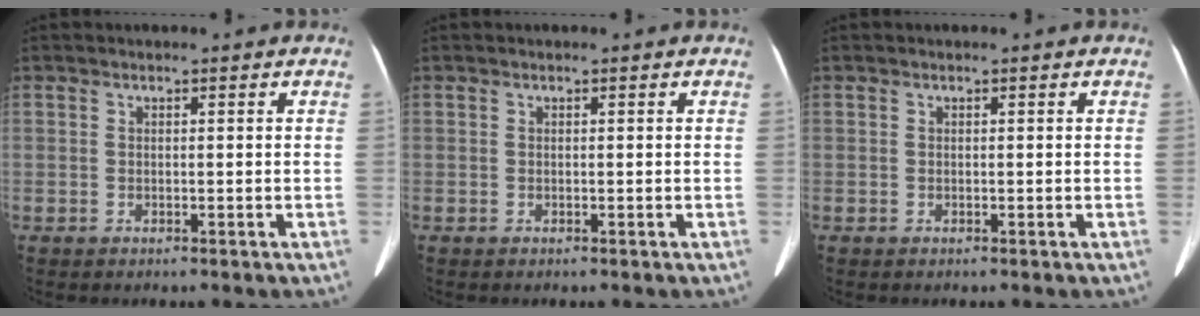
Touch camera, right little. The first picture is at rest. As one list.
[{"total": 0.0}, {"total": 0.0}]